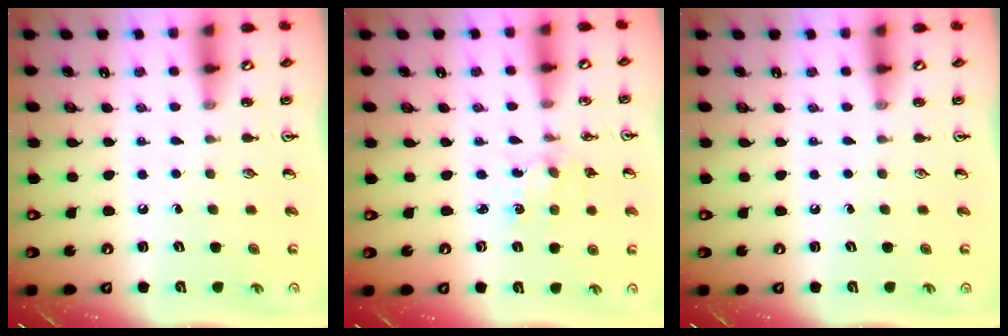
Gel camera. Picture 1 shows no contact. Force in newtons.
{"total": 2.3, "press": 2.3, "slide": 0.4}
{"total": 0.0}